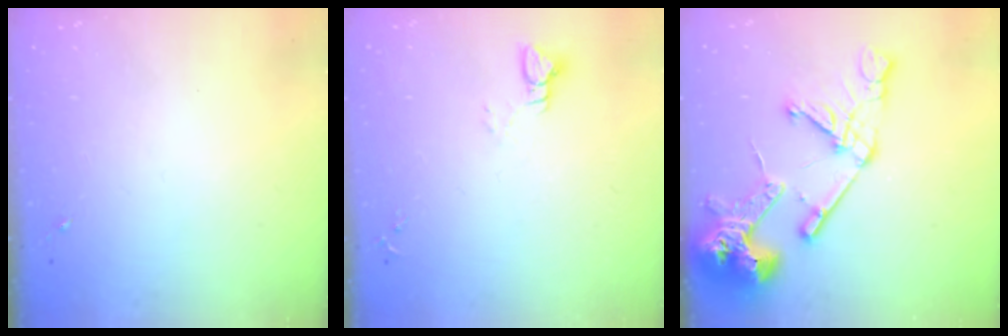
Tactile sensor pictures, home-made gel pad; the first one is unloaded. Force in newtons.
{"total": 3.9, "press": 3.9, "slide": 0.4}
{"total": 18.5, "press": 18.4, "slide": 2.3}